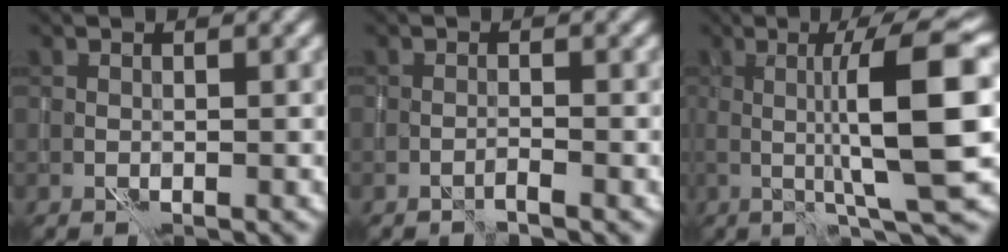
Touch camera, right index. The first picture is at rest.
{"total": 0.8, "force": [-0.8, -0.1, 0.2], "torque": [-0.003, 0.007, -0.017]}
{"total": 10.2, "force": [0.5, 1.6, 10.0], "torque": [-0.132, 0.009, 0.012]}